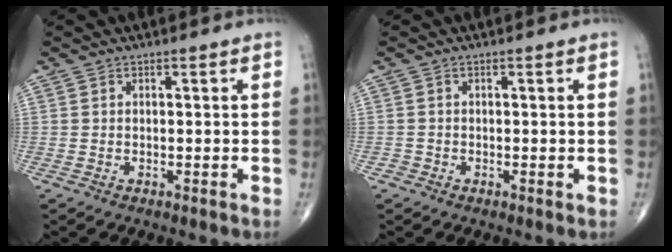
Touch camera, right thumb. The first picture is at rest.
{"total": 0.8, "force": [-0.4, 0.7, 0.0], "torque": [0.001, 0.002, -0.012]}